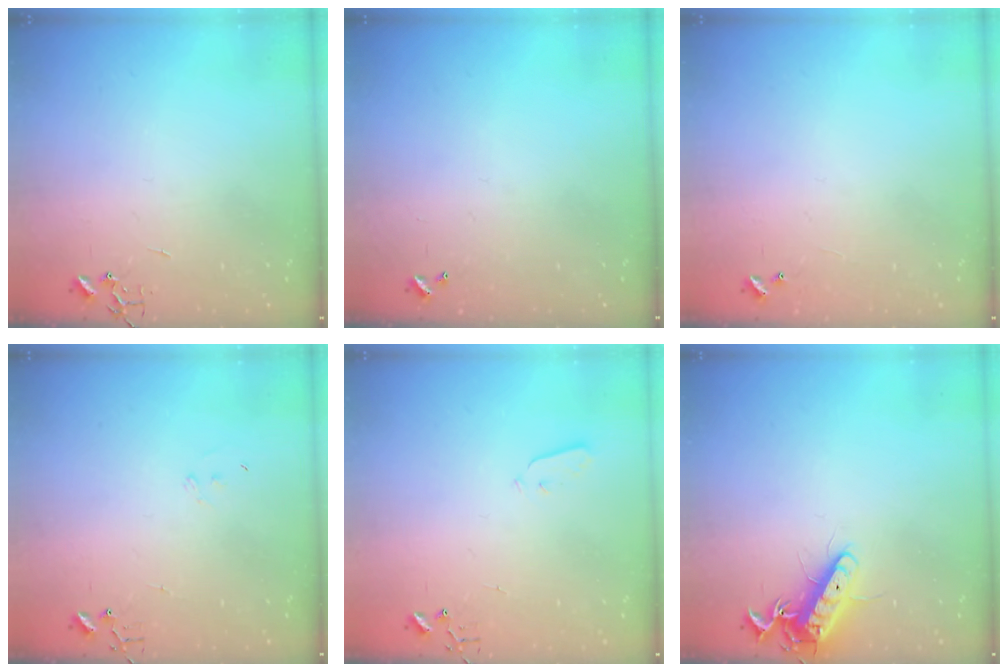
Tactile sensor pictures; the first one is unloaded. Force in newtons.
{"total": 0.0}
{"total": 4.7, "press": 4.7, "slide": 0.4}
{"total": 6.8, "press": 6.8, "slide": 0.5}
{"total": 2.5, "press": 2.5, "slide": 0.4}
{"total": 12.7, "press": 12.6, "slide": 1.5}